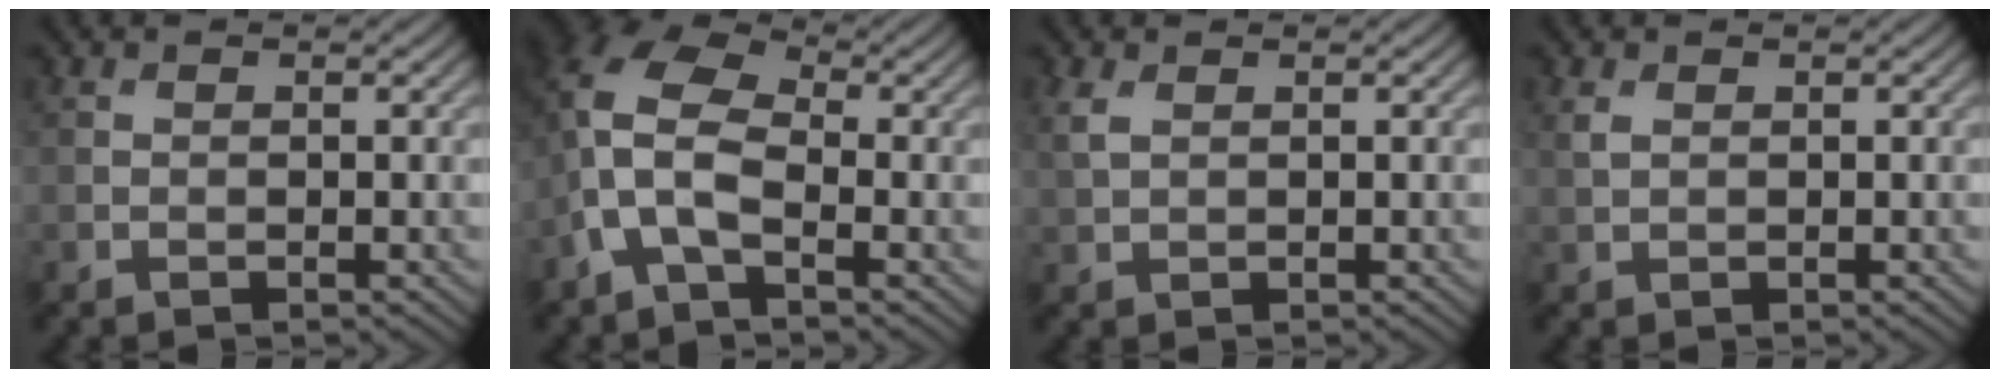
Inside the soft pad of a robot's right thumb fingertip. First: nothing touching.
{"total": 9.2, "force": [-1.7, 5.0, 7.5], "torque": [-0.186, 0.011, -0.054]}
{"total": 2.0, "force": [0.9, 1.1, 1.4], "torque": [-0.045, 0.002, 0.022]}
{"total": 1.2, "force": [0.6, 0.7, 0.8], "torque": [-0.026, 0.001, 0.015]}